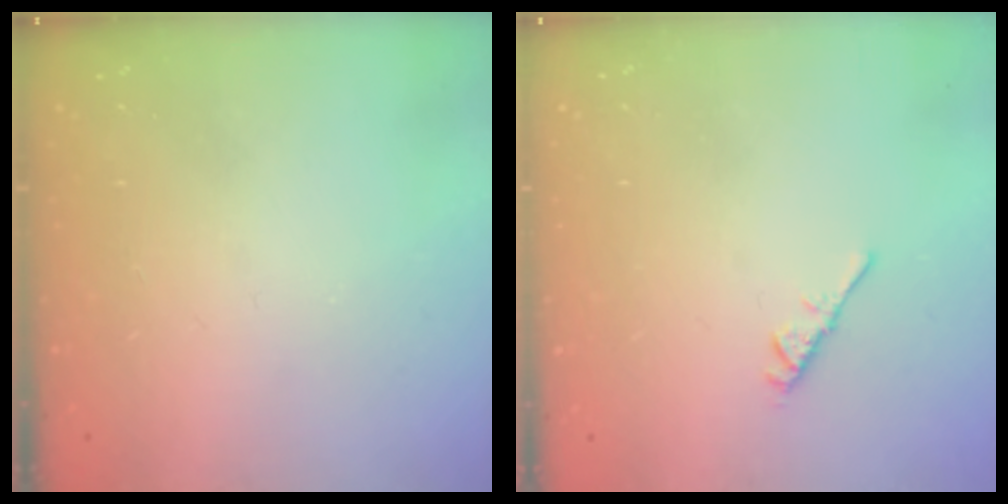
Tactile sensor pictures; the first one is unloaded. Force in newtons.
{"total": 3.1, "press": 3.0, "slide": 0.7}